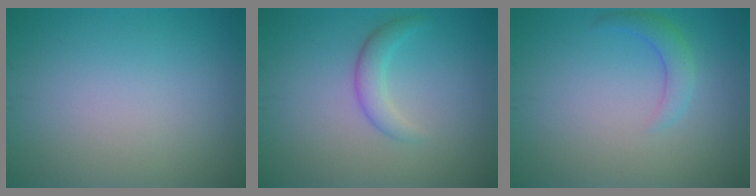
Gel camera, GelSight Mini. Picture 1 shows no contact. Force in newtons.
{"total": 2.1, "press": 2.1, "slide": 0.1}
{"total": 2.1, "press": 2.1, "slide": 0.2}